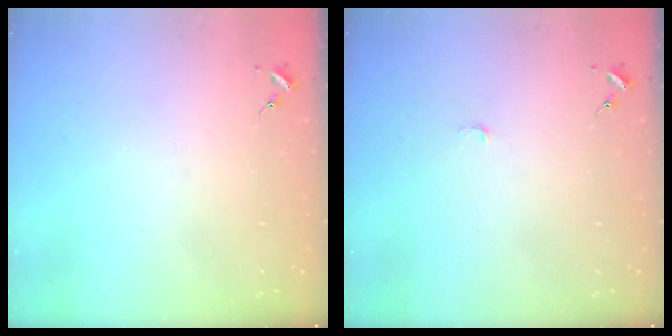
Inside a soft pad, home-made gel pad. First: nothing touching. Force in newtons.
{"total": 3.0, "press": 3.0, "slide": 0.3}